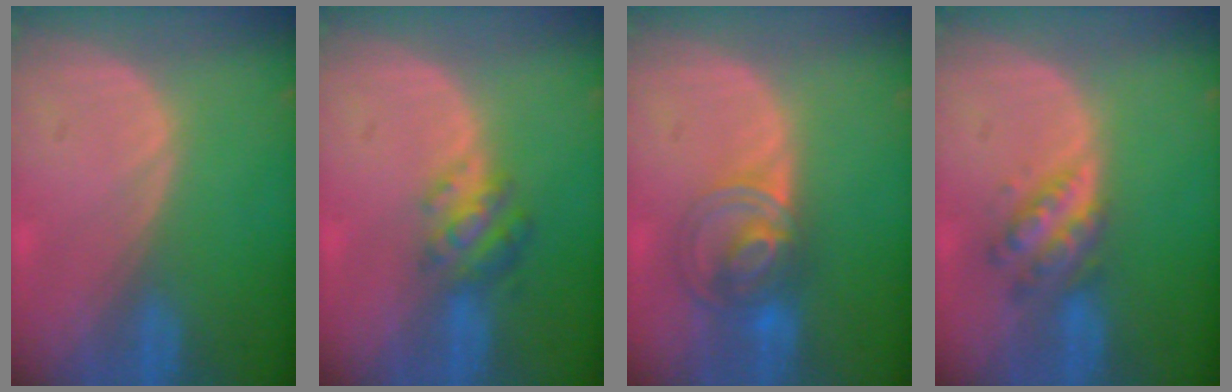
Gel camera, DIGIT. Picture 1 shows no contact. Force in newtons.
{"total": 4.8, "press": 4.6, "slide": 1.6}
{"total": 7.3, "press": 6.3, "slide": 3.7}
{"total": 5.0, "press": 5.0, "slide": 0.1}